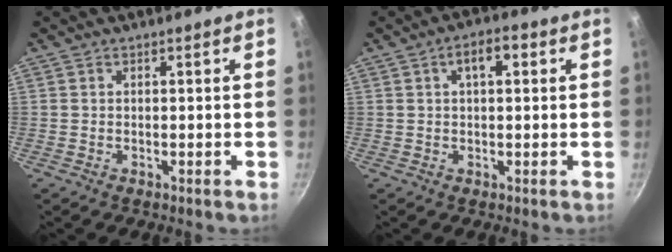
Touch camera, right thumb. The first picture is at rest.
{"total": 4.9, "force": [1.5, 2.4, 4.0], "torque": [-0.048, 0.015, 0.020]}